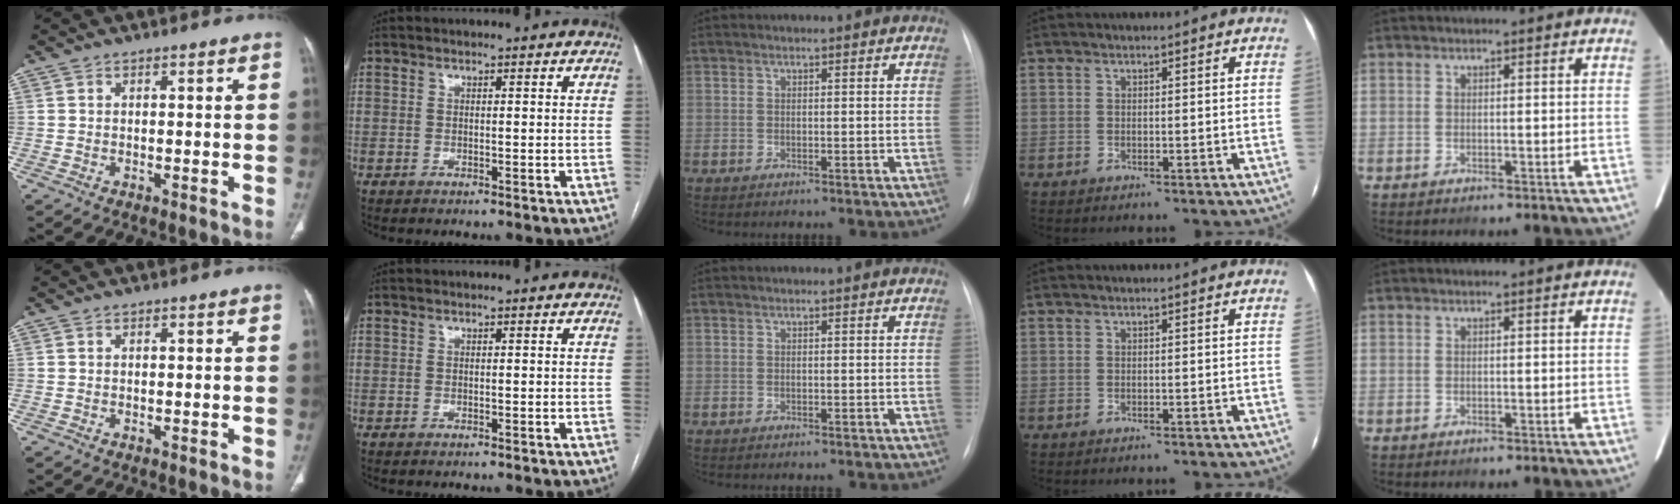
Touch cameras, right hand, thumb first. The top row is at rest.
{}